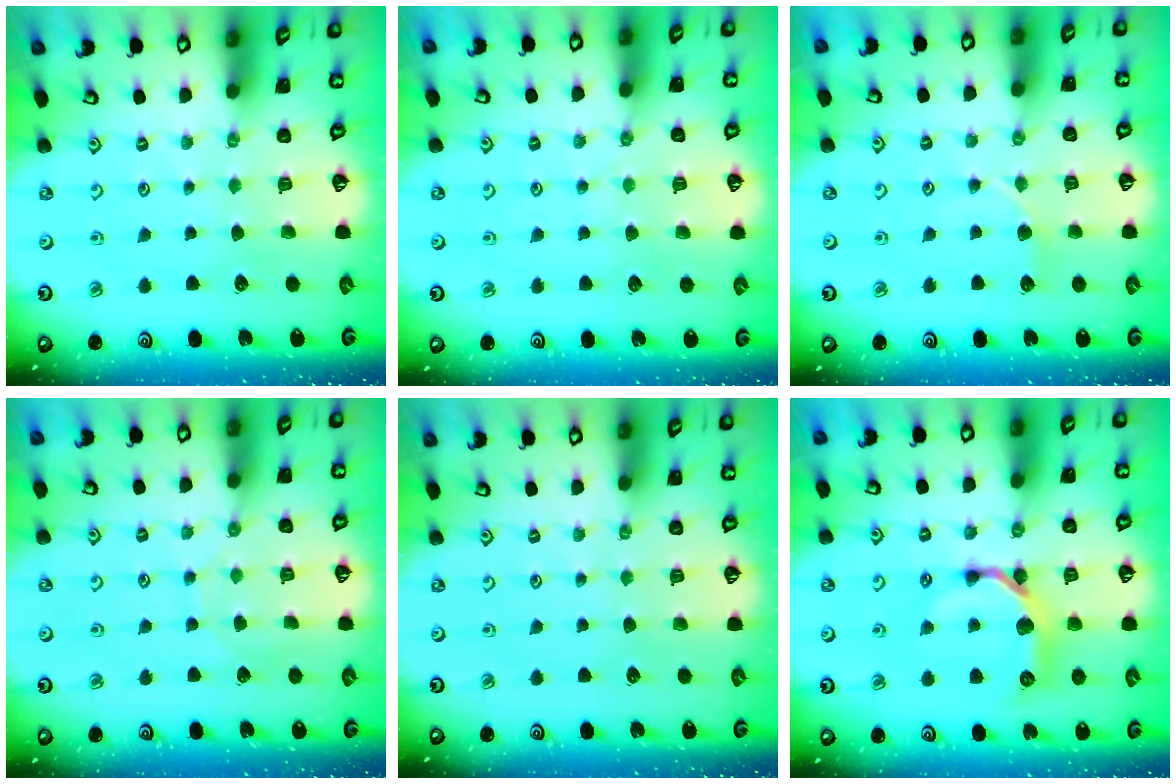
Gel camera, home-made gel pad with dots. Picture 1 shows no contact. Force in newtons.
{"total": 2.9, "press": 2.9, "slide": 0.2}
{"total": 5.2, "press": 5.1, "slide": 0.6}
{"total": 4.2, "press": 4.2, "slide": 0.3}
{"total": 0.0}
{"total": 11.3, "press": 11.3, "slide": 0.6}